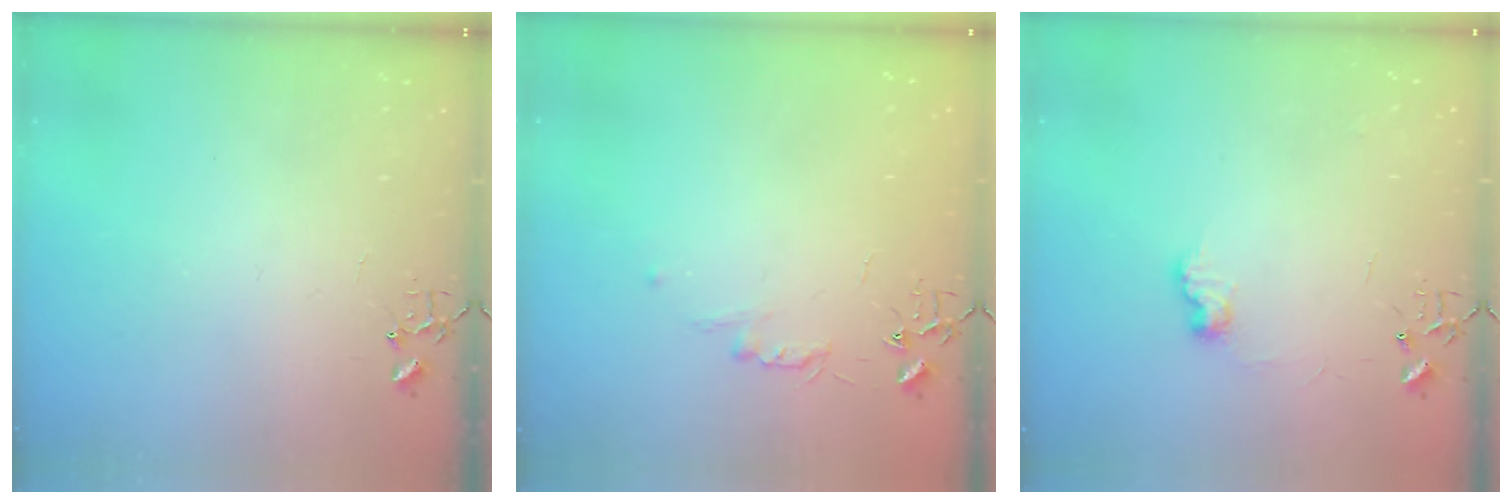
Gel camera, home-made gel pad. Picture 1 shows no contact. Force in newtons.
{"total": 4.8, "press": 4.7, "slide": 0.6}
{"total": 7.6, "press": 7.5, "slide": 0.4}